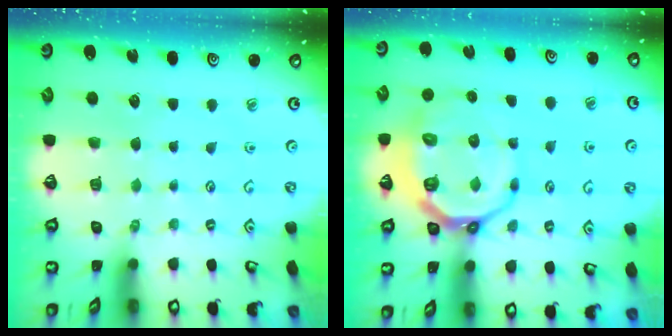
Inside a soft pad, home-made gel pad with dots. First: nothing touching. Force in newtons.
{"total": 11.6, "press": 11.1, "slide": 3.5}